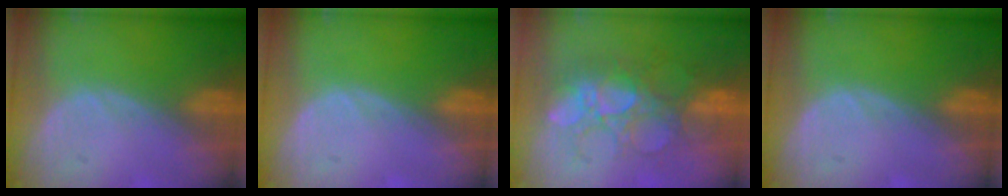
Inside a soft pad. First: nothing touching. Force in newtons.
{"total": 0.0}
{"total": 8.9, "press": 8.7, "slide": 1.6}
{"total": 0.0}